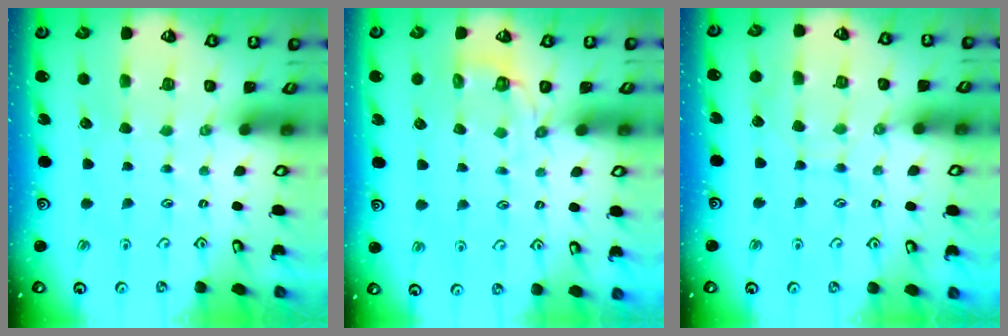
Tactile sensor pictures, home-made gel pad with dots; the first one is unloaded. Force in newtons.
{"total": 2.7, "press": 1.4, "slide": 2.3}
{"total": 3.0, "press": 2.9, "slide": 0.4}